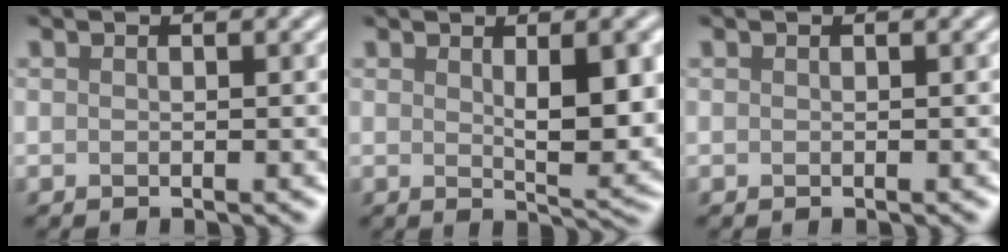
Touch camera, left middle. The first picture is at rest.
{"total": 5.7, "force": [1.0, 1.7, 5.3], "torque": [-0.078, -0.006, 0.023]}
{"total": 0.0}